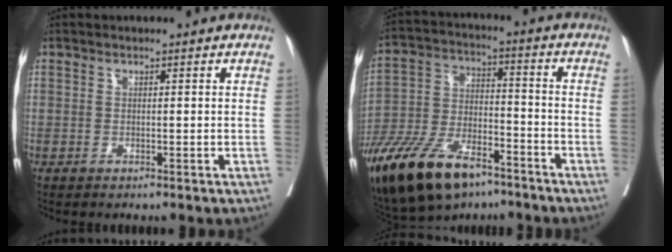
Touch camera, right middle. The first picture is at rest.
{"total": 18.3, "force": [-12.9, 7.1, 10.9], "torque": [-0.241, -0.017, -0.235]}